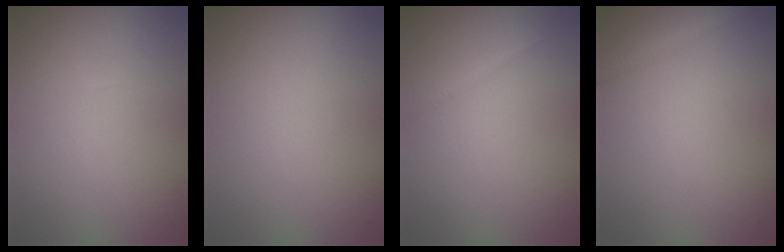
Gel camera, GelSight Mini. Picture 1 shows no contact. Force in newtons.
{"total": 0.0}
{"total": 0.6, "press": 0.6, "slide": 0.1}
{"total": 1.3, "press": 1.3, "slide": 0.1}